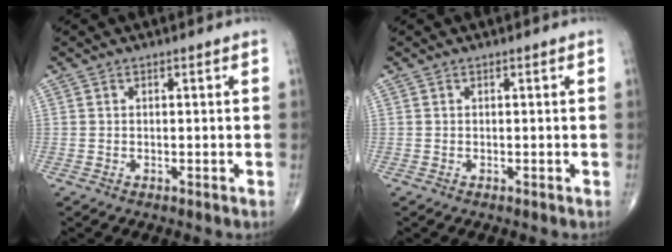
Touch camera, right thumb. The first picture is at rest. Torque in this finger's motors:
{"motor_torque": [0.32, 0.31, 0.00, 0.00, 0.00]}